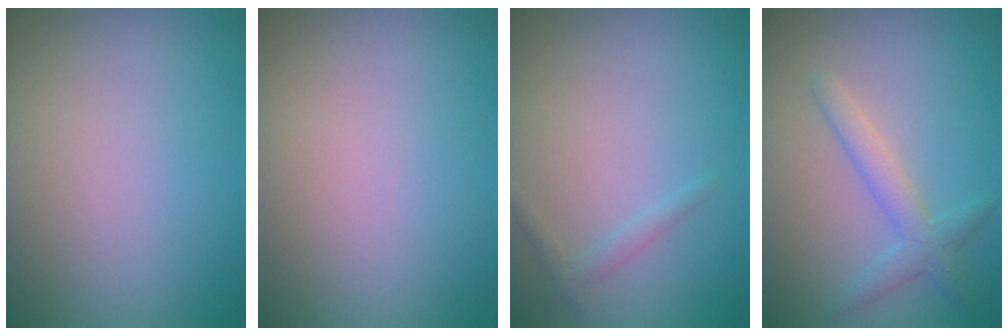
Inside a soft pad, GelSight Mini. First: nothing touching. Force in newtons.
{"total": 0.0}
{"total": 1.1, "press": 1.1, "slide": 0.0}
{"total": 2.6, "press": 2.6, "slide": 0.1}